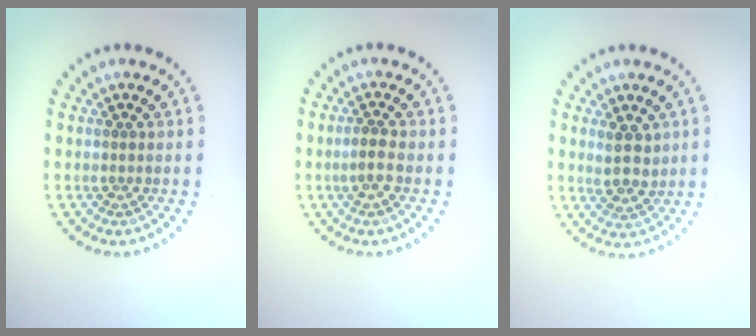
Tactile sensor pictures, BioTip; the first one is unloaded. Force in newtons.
{"total": 1.9, "press": 1.8, "slide": 0.7}
{"total": 2.7, "press": 2.4, "slide": 1.1}